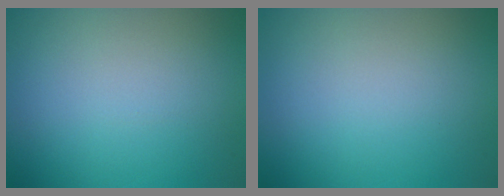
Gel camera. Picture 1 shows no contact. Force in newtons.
{"total": 0.0}